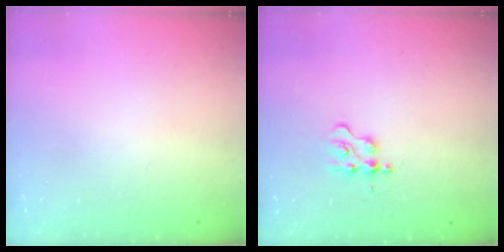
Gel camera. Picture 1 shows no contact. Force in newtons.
{"total": 2.7, "press": 2.7, "slide": 0.3}